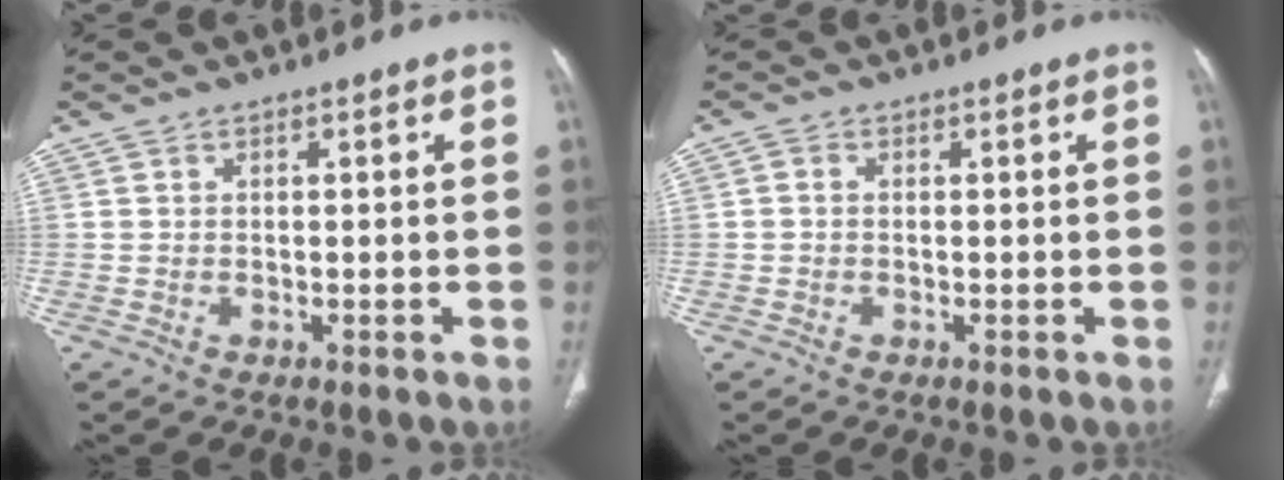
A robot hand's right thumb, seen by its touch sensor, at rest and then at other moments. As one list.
[{"total": 0.8, "force": [-0.1, 0.6, 0.5], "torque": [-0.007, 0.001, -0.005]}]